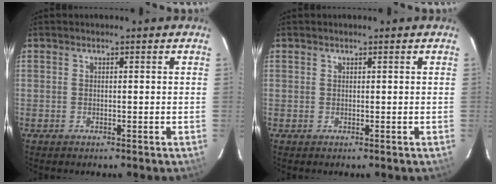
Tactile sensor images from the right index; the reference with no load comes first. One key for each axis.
{"total": 0.5, "fx": 0.1, "fy": 0.5, "fz": -0.1, "tx": 0.004, "ty": 0.003, "tz": 0.001}